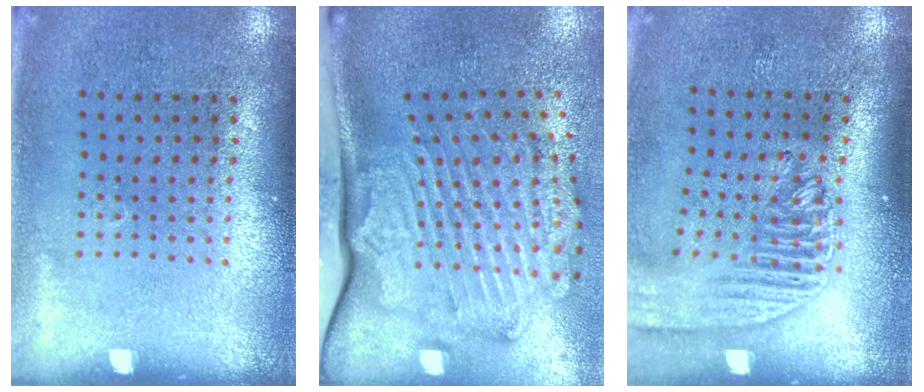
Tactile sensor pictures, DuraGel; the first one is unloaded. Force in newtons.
{"total": 2.8, "press": 2.2, "slide": 1.7}
{"total": 2.0, "press": 1.7, "slide": 1.1}